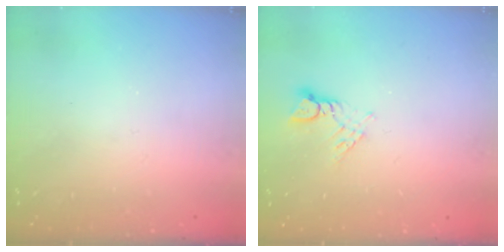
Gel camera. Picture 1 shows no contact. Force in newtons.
{"total": 3.8, "press": 3.8, "slide": 0.2}